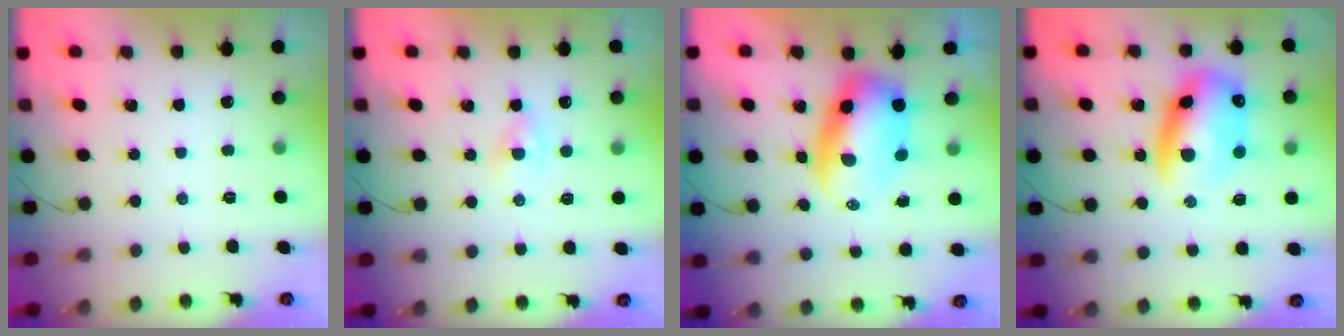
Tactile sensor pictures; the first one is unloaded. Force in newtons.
{"total": 1.9, "press": 1.7, "slide": 0.8}
{"total": 8.4, "press": 8.0, "slide": 2.4}
{"total": 14.5, "press": 14.1, "slide": 3.7}